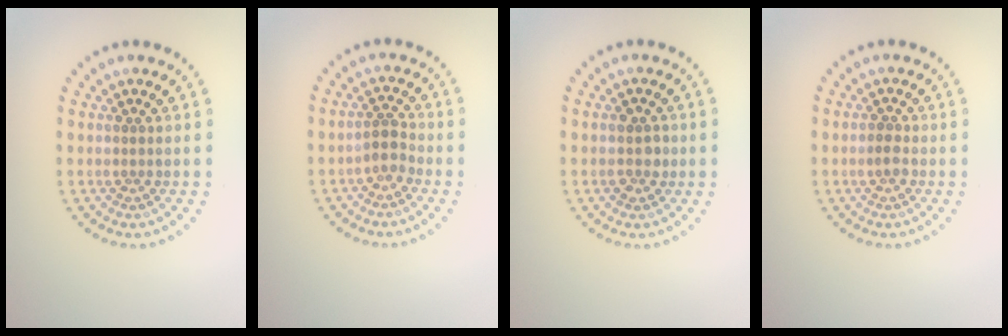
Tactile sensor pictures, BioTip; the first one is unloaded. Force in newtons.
{"total": 1.8, "press": 1.4, "slide": 1.1}
{"total": 1.7, "press": 1.7, "slide": 0.2}
{"total": 1.3, "press": 1.2, "slide": 0.4}